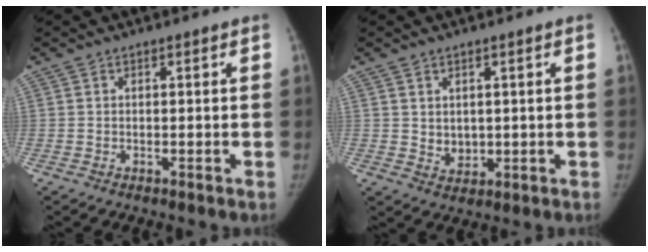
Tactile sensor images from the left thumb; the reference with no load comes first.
{"total": 3.3, "force": [1.0, 2.6, 1.8], "torque": [-0.020, -0.014, 0.029]}